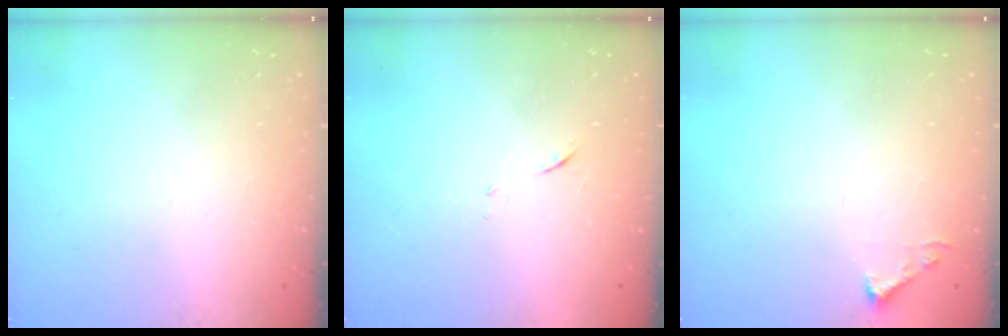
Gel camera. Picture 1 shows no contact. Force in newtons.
{"total": 6.7, "press": 6.6, "slide": 0.6}
{"total": 3.7, "press": 3.7, "slide": 0.4}